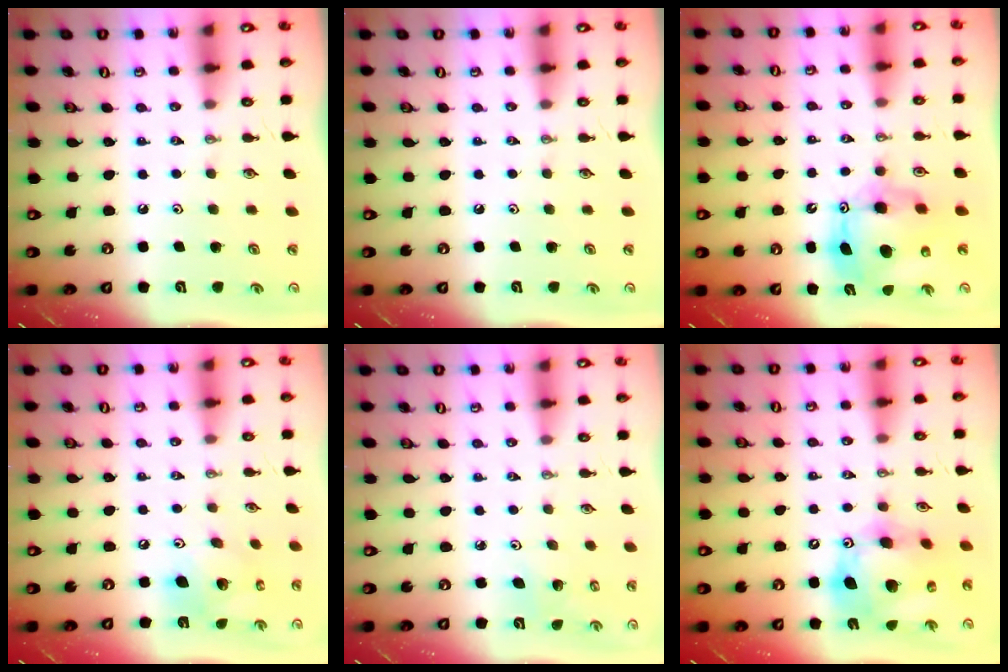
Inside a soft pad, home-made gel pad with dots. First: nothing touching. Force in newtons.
{"total": 0.0}
{"total": 12.5, "press": 12.5, "slide": 1.1}
{"total": 14.7, "press": 14.4, "slide": 2.6}
{"total": 2.8, "press": 2.8, "slide": 0.4}
{"total": 18.6, "press": 18.4, "slide": 2.8}